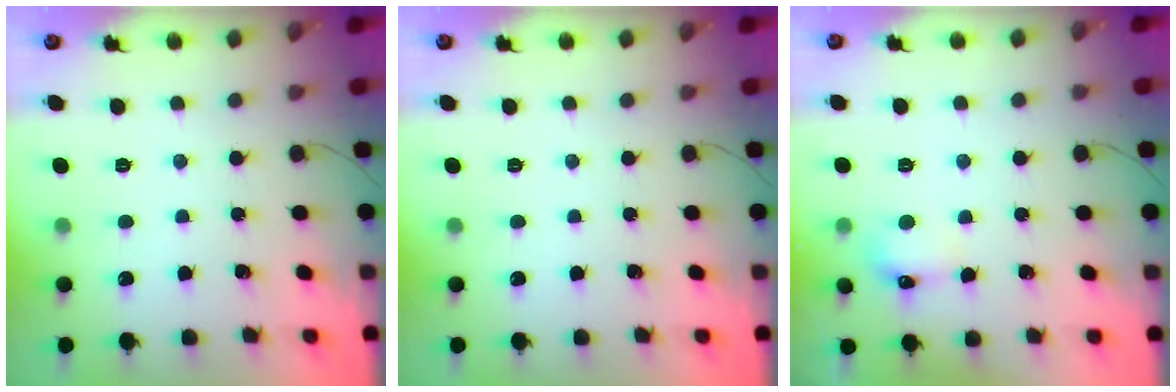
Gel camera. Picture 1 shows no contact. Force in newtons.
{"total": 0.0}
{"total": 6.7, "press": 6.5, "slide": 1.6}